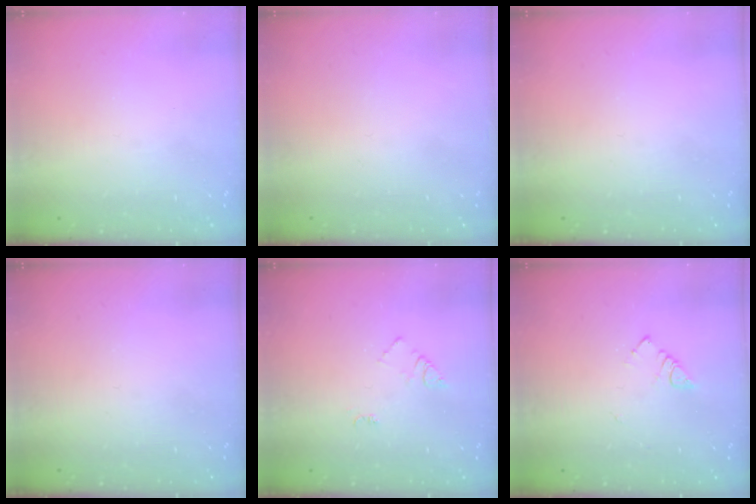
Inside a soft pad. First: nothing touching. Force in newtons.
{"total": 1.7, "press": 1.7, "slide": 0.1}
{"total": 0.0}
{"total": 0.0}
{"total": 4.4, "press": 4.4, "slide": 0.5}
{"total": 3.0, "press": 2.9, "slide": 0.4}